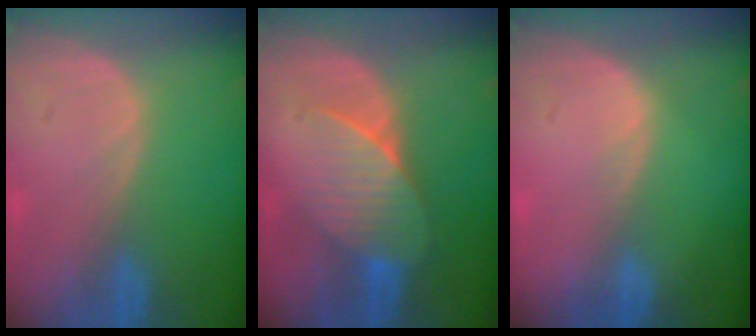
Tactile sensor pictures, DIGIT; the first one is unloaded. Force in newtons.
{"total": 7.0, "press": 6.6, "slide": 2.3}
{"total": 0.8, "press": 0.5, "slide": 0.7}